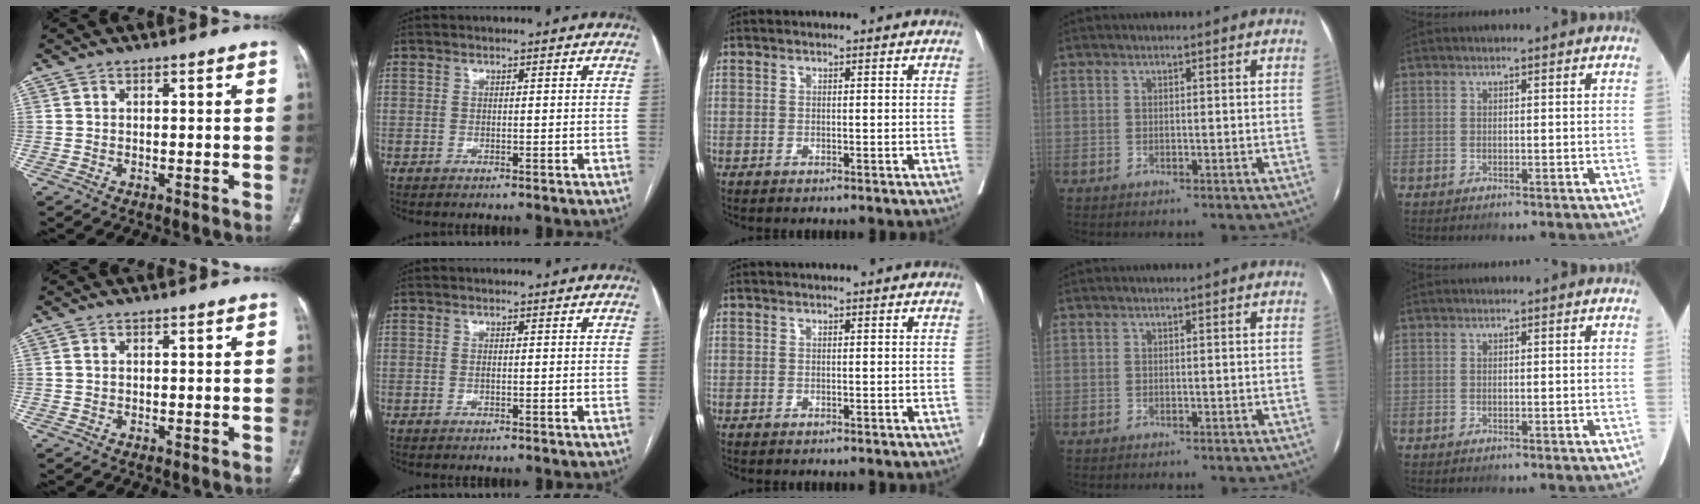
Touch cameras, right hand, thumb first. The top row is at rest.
{"thumb": {"total": 0.6, "force": [0.2, 0.4, 0.4], "torque": [-0.008, 0.002, 0.004]}, "index": {"total": 0.8, "force": [-0.1, 0.2, 0.8], "torque": [-0.016, -0.001, 0.001]}}